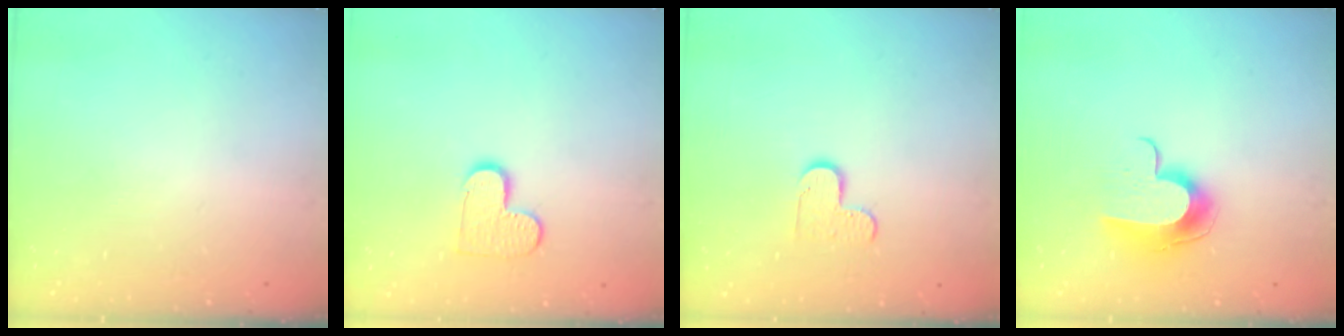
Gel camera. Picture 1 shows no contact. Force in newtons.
{"total": 9.2, "press": 9.1, "slide": 0.6}
{"total": 5.7, "press": 5.7, "slide": 0.4}
{"total": 10.2, "press": 10.2, "slide": 0.2}